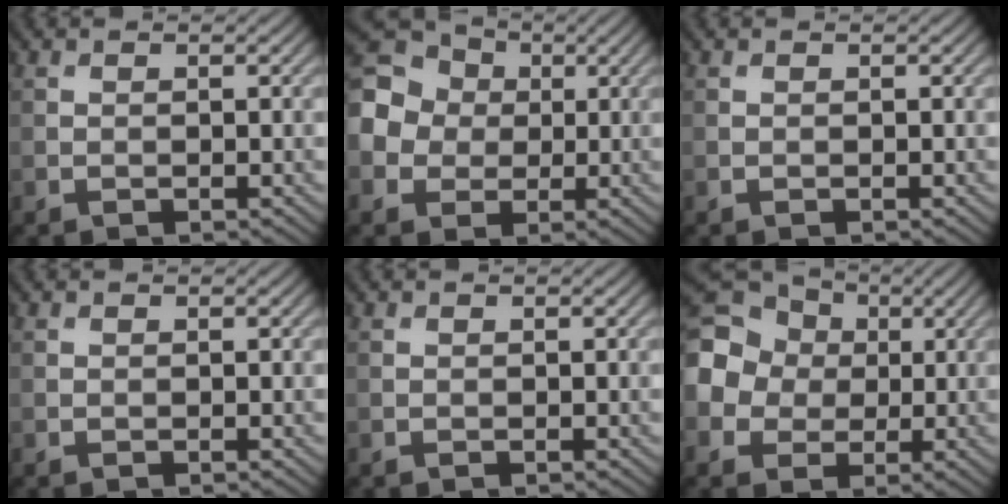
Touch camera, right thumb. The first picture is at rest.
{"total": 10.7, "force": [0.7, 9.6, 4.6], "torque": [-0.154, 0.021, -0.015]}
{"total": 0.0}
{"total": 0.0}
{"total": 0.0}
{"total": 13.5, "force": [1.1, 12.3, 5.5], "torque": [-0.180, 0.030, -0.019]}